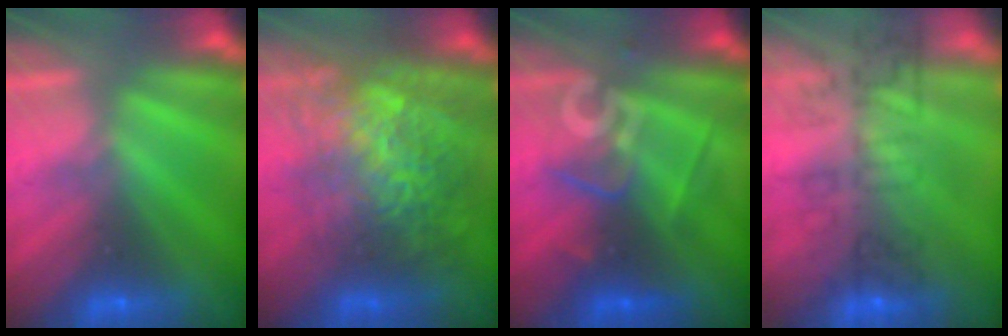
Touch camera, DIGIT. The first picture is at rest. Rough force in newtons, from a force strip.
{"total": 8.2}
{"total": 2.6}
{"total": 10.2}